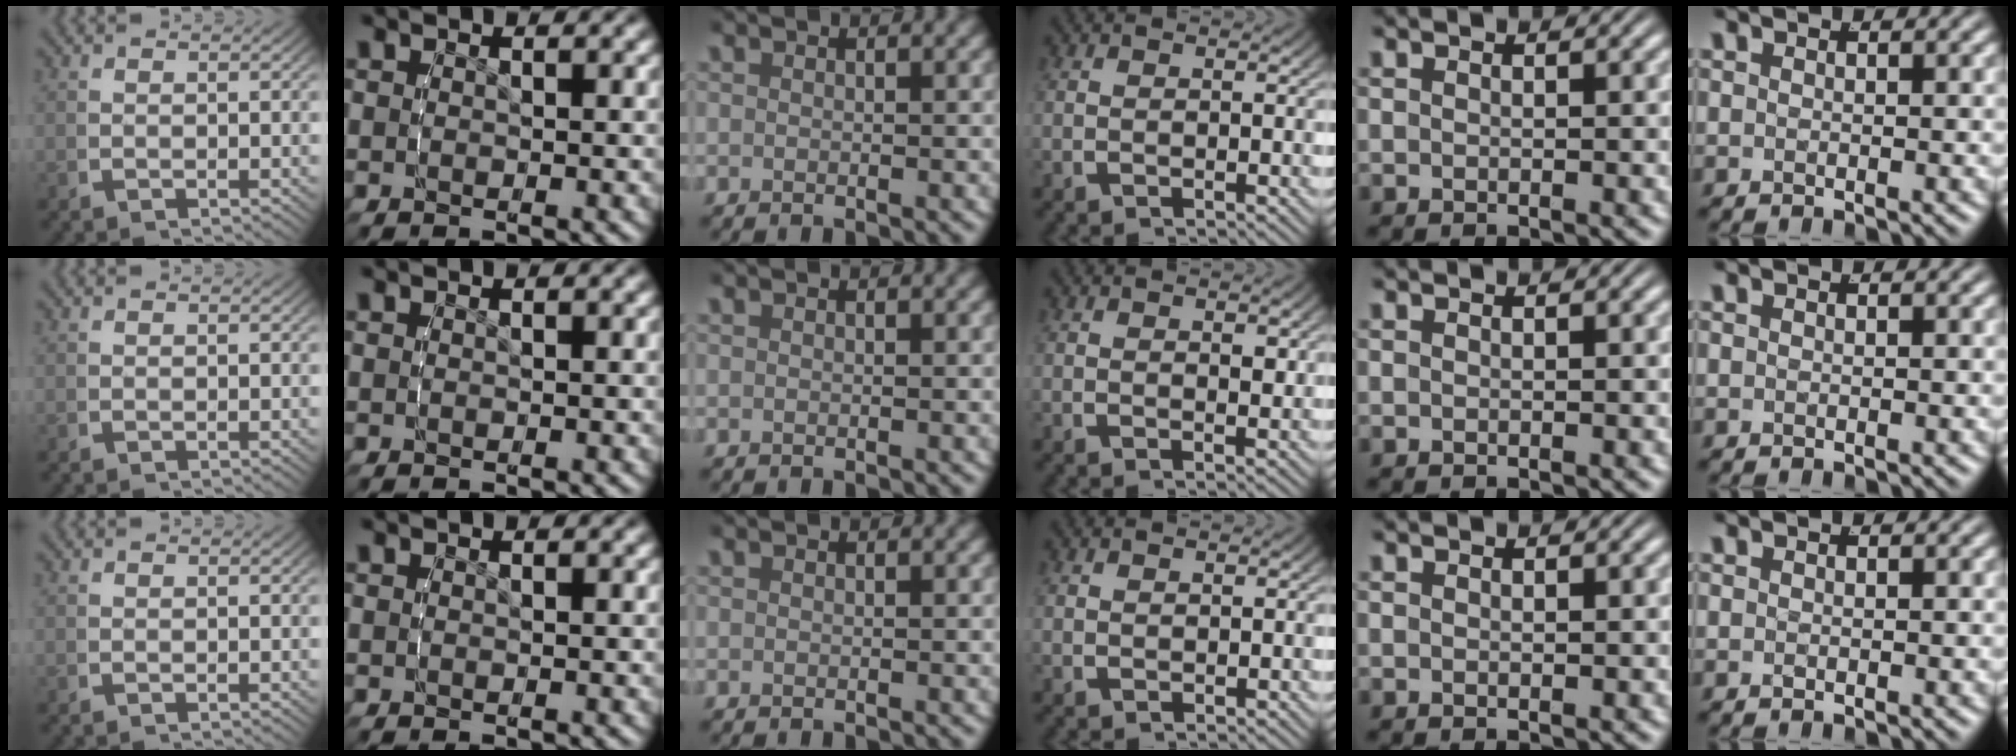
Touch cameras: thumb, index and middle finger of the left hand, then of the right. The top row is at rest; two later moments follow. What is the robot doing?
{"motion": "lift_and_place", "object": "air blower"}